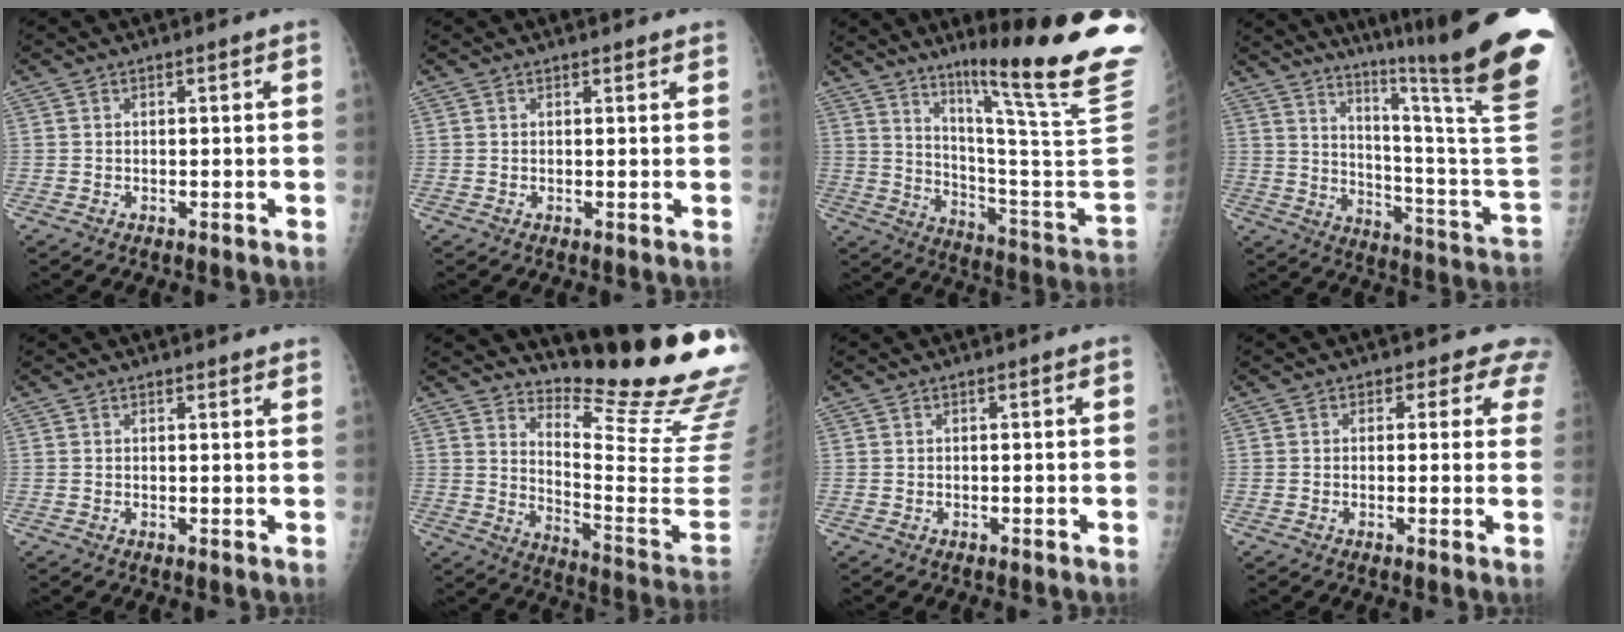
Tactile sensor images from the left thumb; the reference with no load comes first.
{"total": 0.9, "force": [0.9, 0.3, 0.2], "torque": [-0.002, -0.002, 0.012]}
{"total": 28.2, "force": [17.9, 1.1, 21.7], "torque": [-0.271, -0.121, 0.269]}
{"total": 30.0, "force": [21.4, -0.4, 21.0], "torque": [-0.272, -0.161, 0.301]}
{"total": 2.3, "force": [2.2, 0.4, 0.6], "torque": [-0.002, -0.008, 0.021]}
{"total": 22.5, "force": [18.6, 2.6, 12.5], "torque": [-0.160, -0.190, 0.250]}
{"total": 0.0}
{"total": 4.6, "force": [3.4, 3.0, 0.9], "torque": [0.028, -0.011, 0.017]}